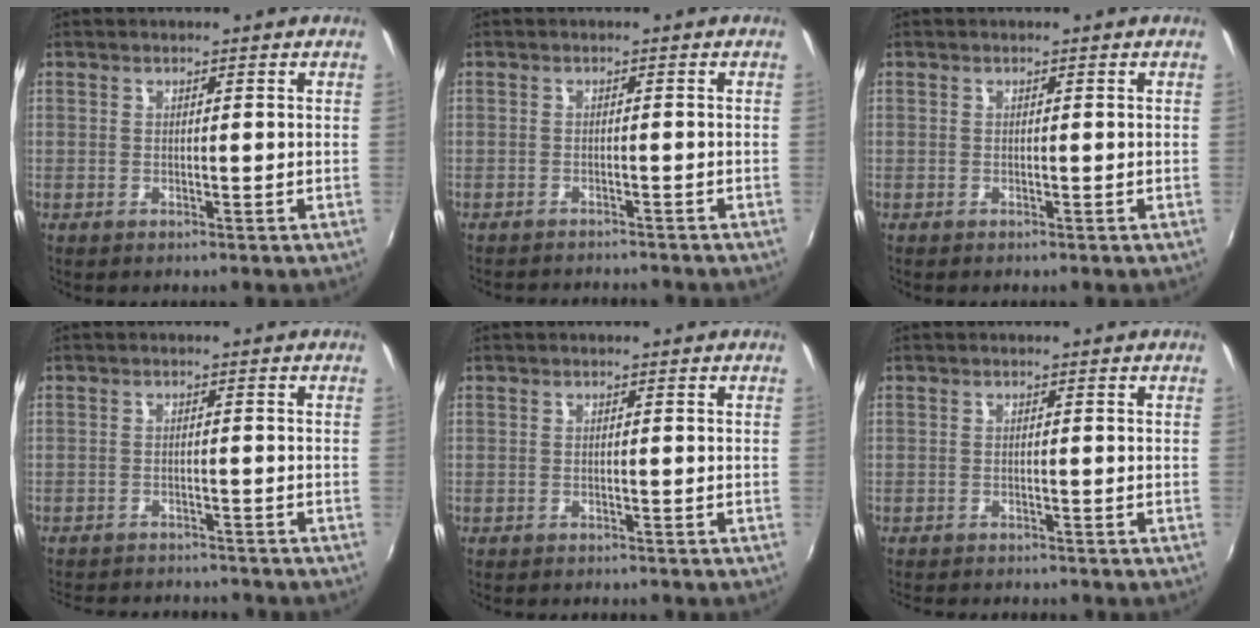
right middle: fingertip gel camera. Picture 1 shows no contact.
{"total": 5.9, "force": [-5.6, 0.8, 1.7], "torque": [-0.048, -0.011, -0.079]}
{"total": 0.0}
{"total": 11.9, "force": [-10.8, 2.8, 4.0], "torque": [-0.096, -0.008, -0.154]}
{"total": 2.9, "force": [-2.7, 0.5, 0.9], "torque": [-0.025, -0.012, -0.041]}
{"total": 5.0, "force": [-4.6, 0.7, 1.6], "torque": [-0.043, -0.016, -0.072]}